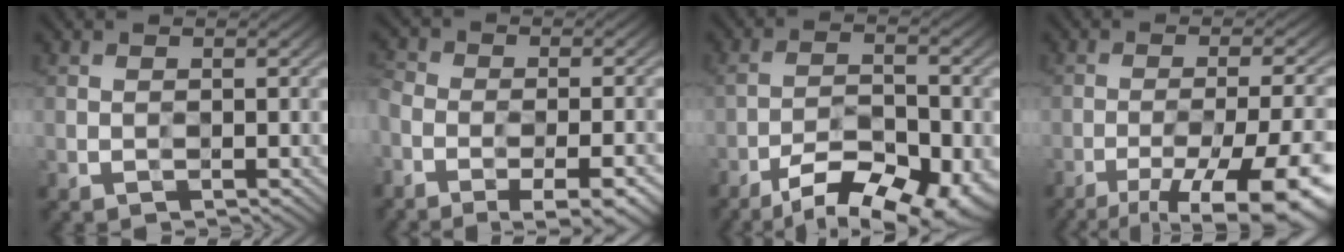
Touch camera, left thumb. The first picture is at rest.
{"total": 10.3, "force": [-7.2, 4.3, 6.0], "torque": [-0.100, -0.015, -0.097]}
{"total": 10.7, "force": [-8.3, 3.4, 6.0], "torque": [-0.104, -0.013, -0.123]}
{"total": 14.1, "force": [-9.8, 3.0, 9.7], "torque": [-0.145, -0.015, -0.132]}